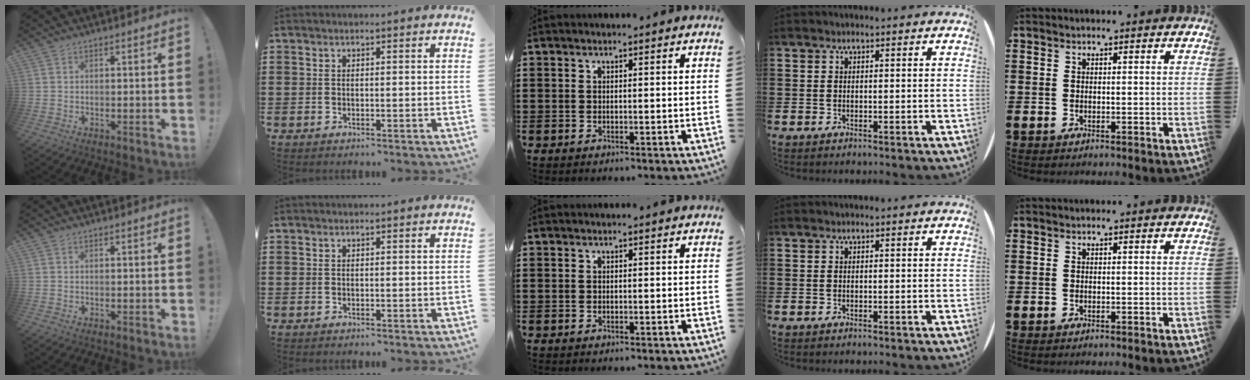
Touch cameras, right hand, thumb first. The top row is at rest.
{}